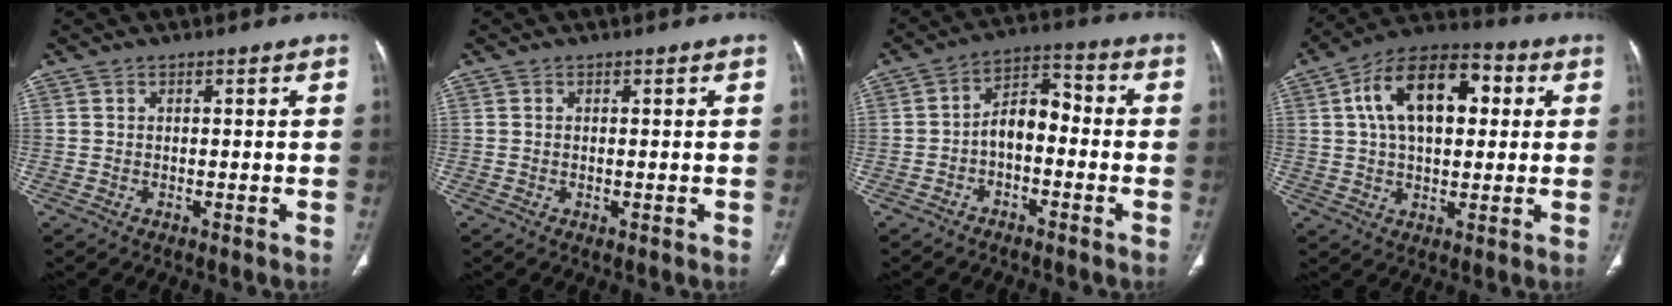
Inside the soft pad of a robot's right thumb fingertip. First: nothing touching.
{"total": 0.5, "force": [-0.1, 0.3, 0.4], "torque": [-0.013, -0.004, -0.001]}
{"total": 7.4, "force": [-1.9, 4.5, 5.6], "torque": [-0.079, 0.043, -0.044]}
{"total": 16.7, "force": [3.9, 9.6, 13.1], "torque": [-0.196, 0.021, 0.058]}